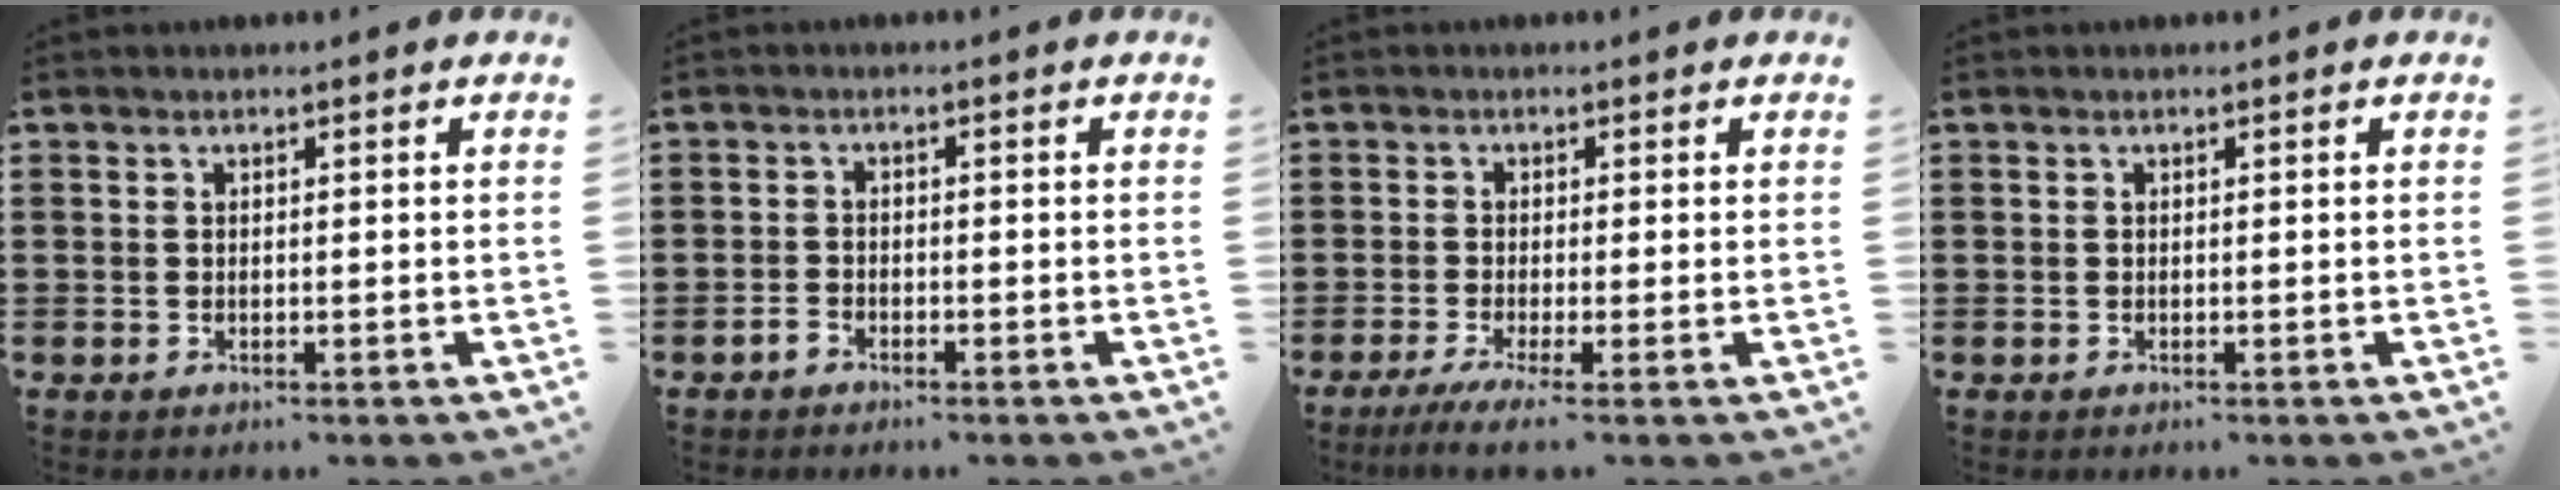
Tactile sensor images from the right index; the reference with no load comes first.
{"total": 1.4, "force": [-1.2, 0.6, 0.4], "torque": [-0.011, -0.001, -0.023]}
{"total": 2.6, "force": [-1.6, -0.2, 2.0], "torque": [-0.049, -0.013, -0.032]}
{"total": 0.0}